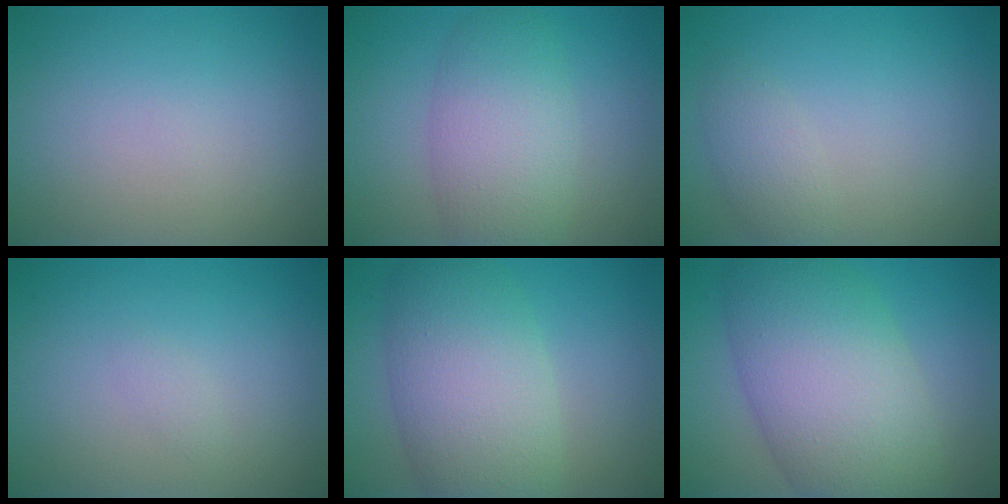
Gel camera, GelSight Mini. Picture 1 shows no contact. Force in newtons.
{"total": 5.8, "press": 5.8, "slide": 0.1}
{"total": 1.8, "press": 1.8, "slide": 0.1}
{"total": 0.7, "press": 0.7, "slide": 0.1}
{"total": 8.6, "press": 8.6, "slide": 0.6}
{"total": 10.8, "press": 10.8, "slide": 0.1}